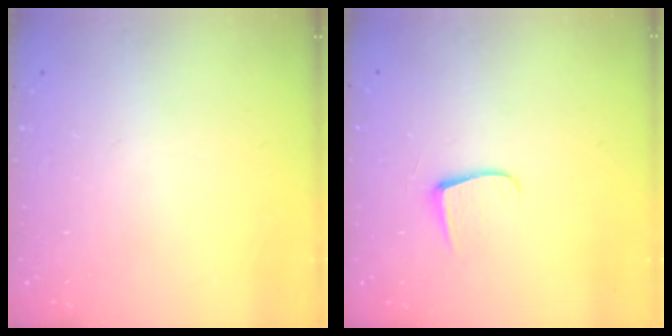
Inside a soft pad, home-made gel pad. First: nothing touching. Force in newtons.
{"total": 5.9, "press": 5.8, "slide": 0.5}